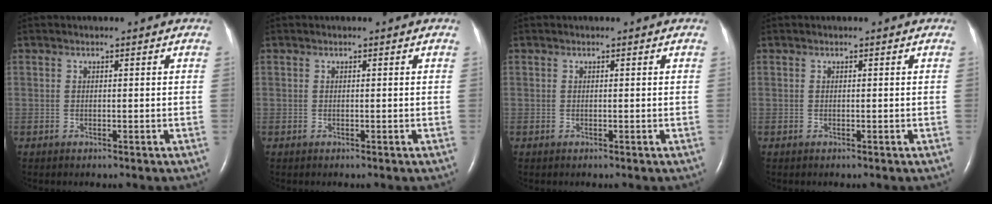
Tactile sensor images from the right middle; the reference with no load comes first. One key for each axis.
{"total": 0.0}
{"total": 0.0}
{"total": 0.0}